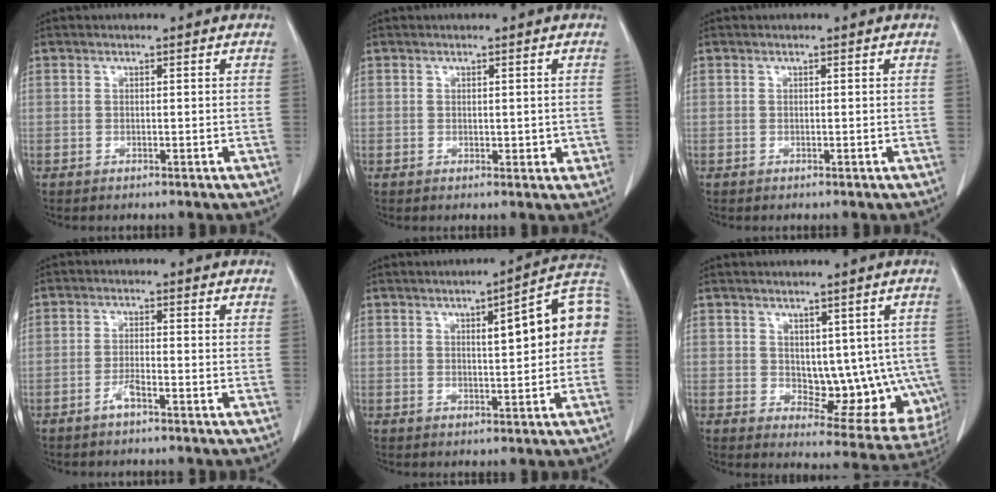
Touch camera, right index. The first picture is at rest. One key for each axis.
{"total": 1.9, "fx": 0.1, "fy": 1.1, "fz": 1.6, "tx": -0.016, "ty": -0.004, "tz": 0.005}
{"total": 0.0}
{"total": 2.2, "fx": -1.4, "fy": 0.2, "fz": 1.7, "tx": -0.033, "ty": 0.000, "tz": -0.028}
{"total": 11.3, "fx": 1.6, "fy": 2.0, "fz": 11.0, "tx": -0.142, "ty": 0.035, "tz": 0.017}
{"total": 11.2, "fx": 0.5, "fy": 6.5, "fz": 9.1, "tx": -0.092, "ty": 0.005, "tz": 0.027}